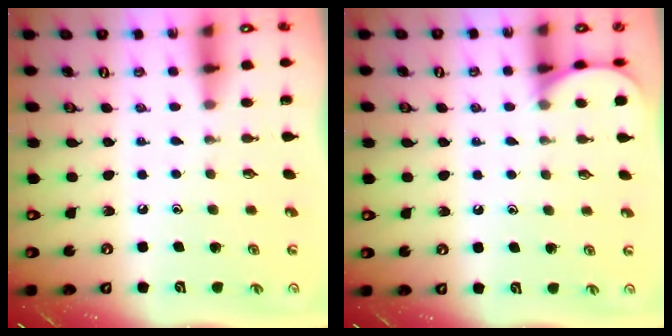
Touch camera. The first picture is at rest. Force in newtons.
{"total": 4.7, "press": 4.7, "slide": 0.5}